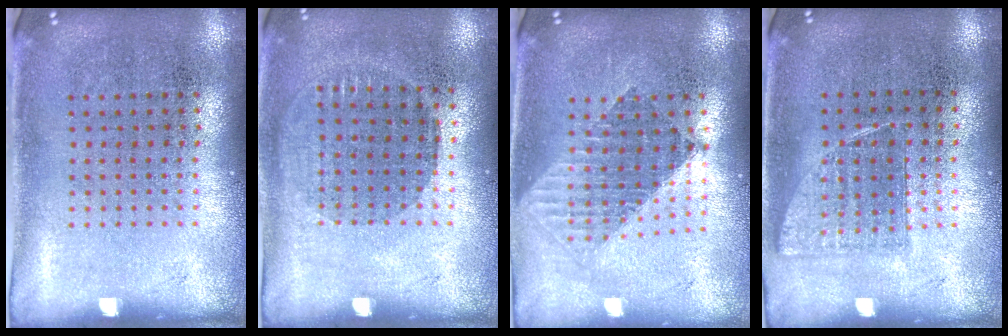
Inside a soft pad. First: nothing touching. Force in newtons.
{"total": 0.9, "press": 0.8, "slide": 0.4}
{"total": 1.5, "press": 1.3, "slide": 0.9}
{"total": 0.8, "press": 0.7, "slide": 0.2}